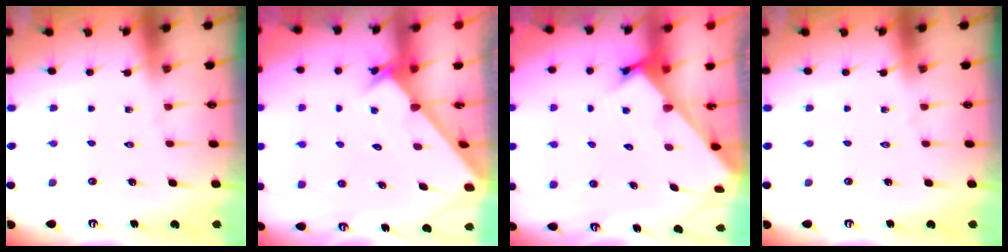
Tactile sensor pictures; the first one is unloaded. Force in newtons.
{"total": 2.6, "press": 2.6, "slide": 0.2}
{"total": 2.4, "press": 2.4, "slide": 0.2}
{"total": 0.0}